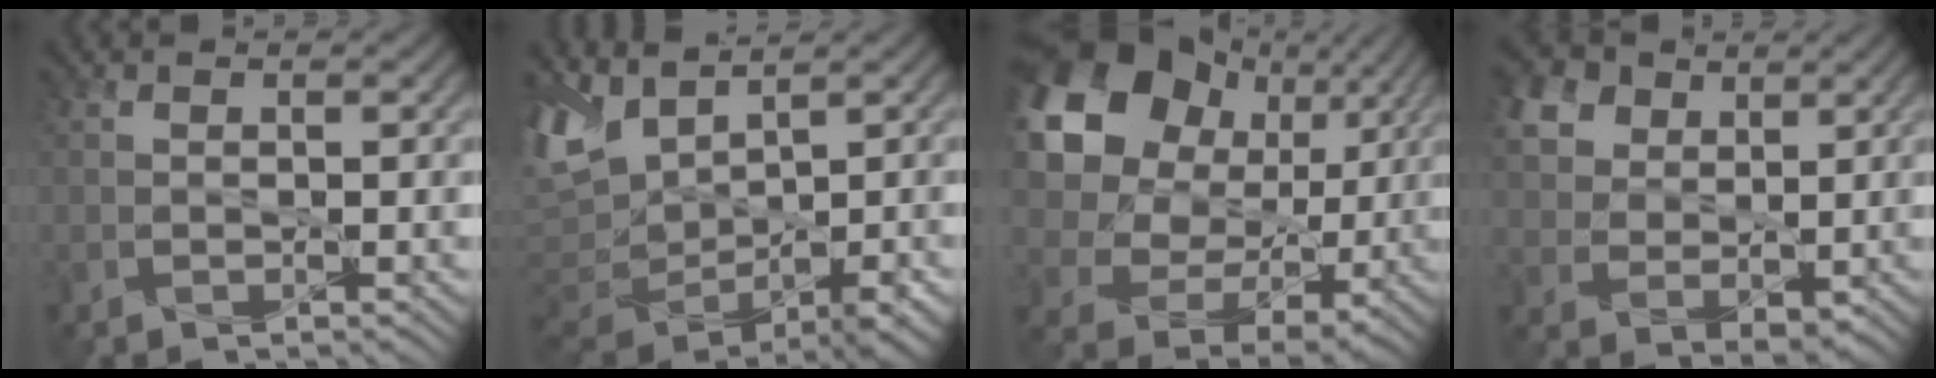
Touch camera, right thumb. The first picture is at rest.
{"total": 11.9, "force": [3.8, 6.8, 9.0], "torque": [-0.231, -0.003, 0.086]}
{"total": 17.7, "force": [6.6, 13.8, 8.9], "torque": [-0.230, 0.033, 0.138]}
{"total": 9.3, "force": [4.2, 6.8, 4.8], "torque": [-0.134, 0.016, 0.084]}